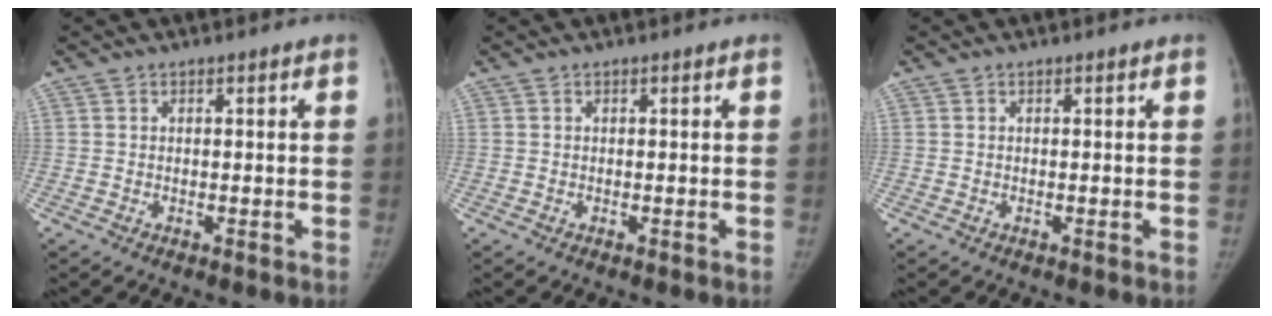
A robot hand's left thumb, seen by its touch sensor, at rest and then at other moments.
{"total": 0.0}
{"total": 0.0}